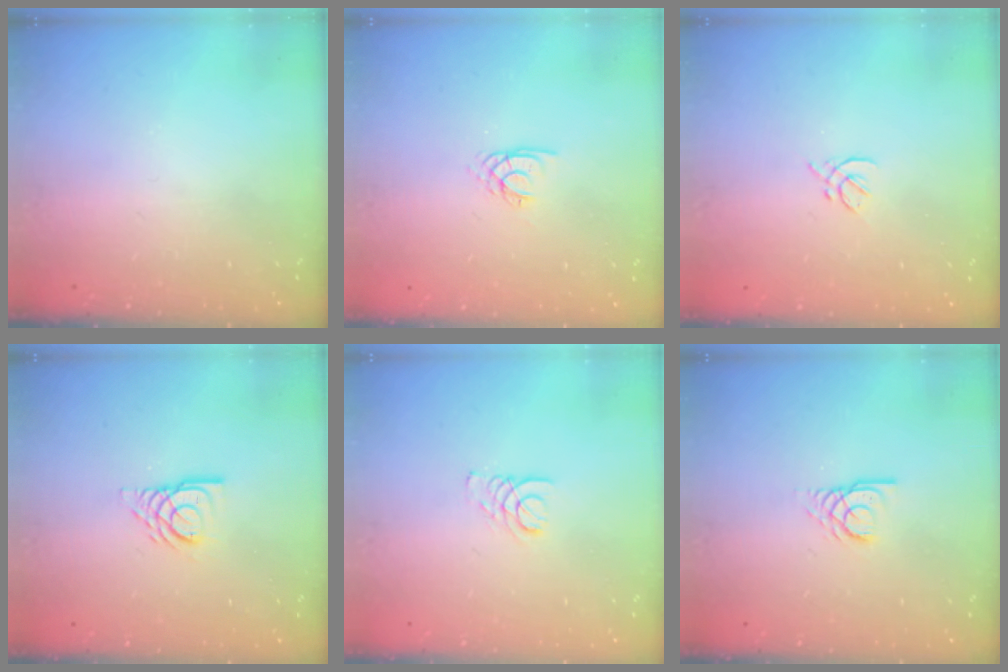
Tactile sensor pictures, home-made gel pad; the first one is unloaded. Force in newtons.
{"total": 2.0, "press": 1.9, "slide": 0.4}
{"total": 2.0, "press": 1.9, "slide": 0.7}
{"total": 7.5, "press": 7.5, "slide": 0.7}
{"total": 1.9, "press": 1.9, "slide": 0.2}
{"total": 2.9, "press": 2.9, "slide": 0.1}